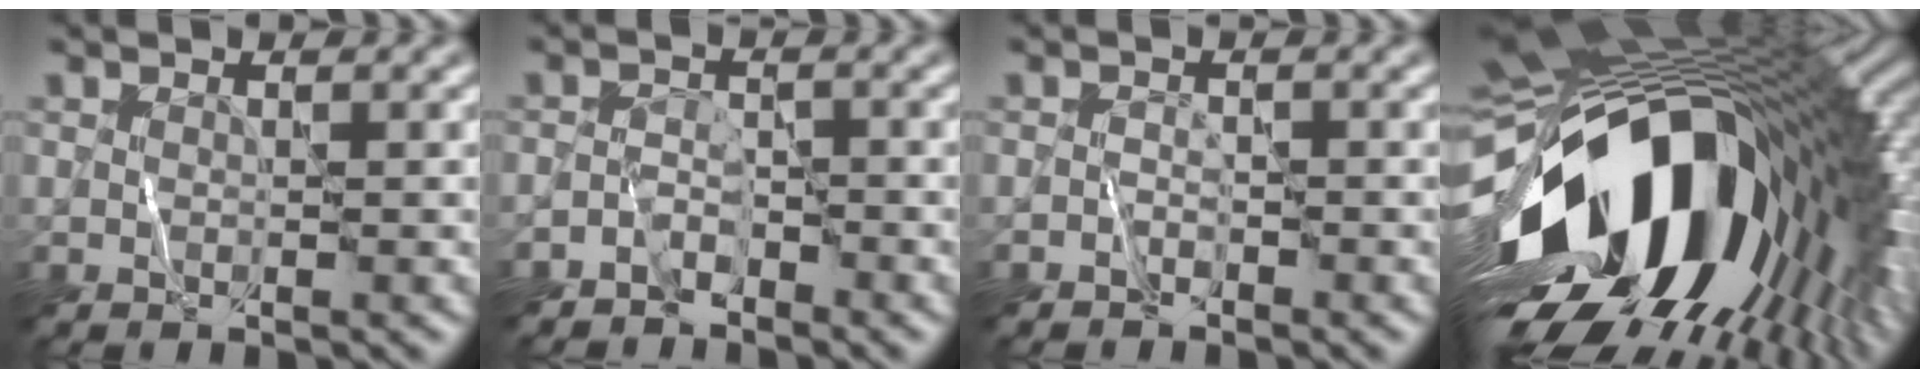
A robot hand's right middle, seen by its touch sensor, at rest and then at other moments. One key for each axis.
{"total": 2.0, "fx": -1.8, "fy": 0.8, "fz": 0.2, "tx": 0.000, "ty": 0.008, "tz": -0.041}
{"total": 0.8, "fx": -0.7, "fy": 0.3, "fz": -0.1, "tx": 0.005, "ty": 0.007, "tz": -0.015}
{"total": 19.2, "fx": -3.4, "fy": 10.8, "fz": 15.6, "tx": -0.268, "ty": -0.023, "tz": -0.066}